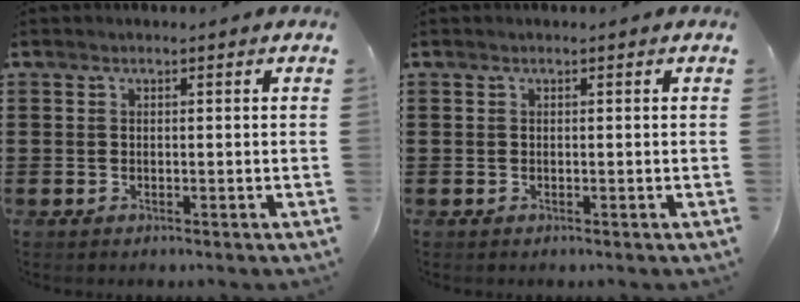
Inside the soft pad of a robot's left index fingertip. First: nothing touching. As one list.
[{"total": 0.0}]